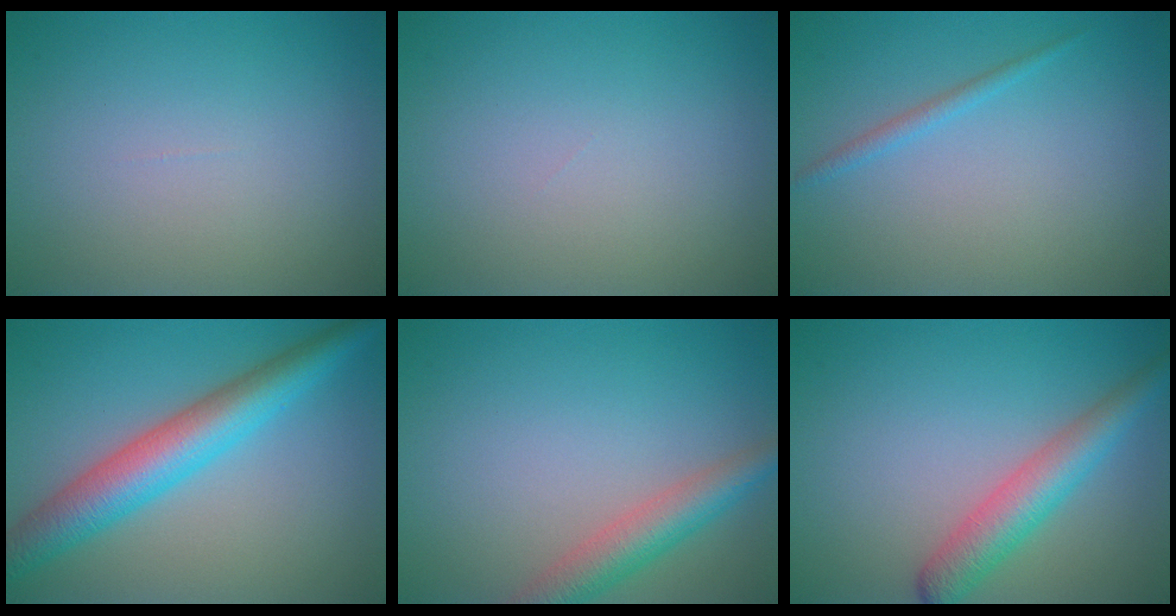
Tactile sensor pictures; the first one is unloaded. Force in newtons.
{"total": 0.0}
{"total": 1.1, "press": 1.1, "slide": 0.1}
{"total": 6.7, "press": 6.7, "slide": 0.1}
{"total": 4.2, "press": 4.2, "slide": 0.1}
{"total": 4.4, "press": 4.4, "slide": 0.1}